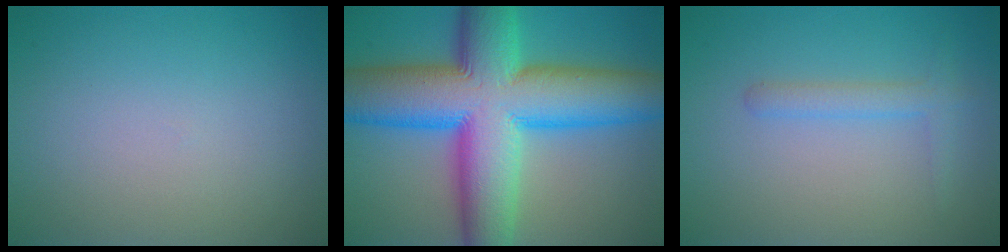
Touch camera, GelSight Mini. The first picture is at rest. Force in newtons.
{"total": 16.5, "press": 16.5, "slide": 0.2}
{"total": 1.7, "press": 1.7, "slide": 0.1}